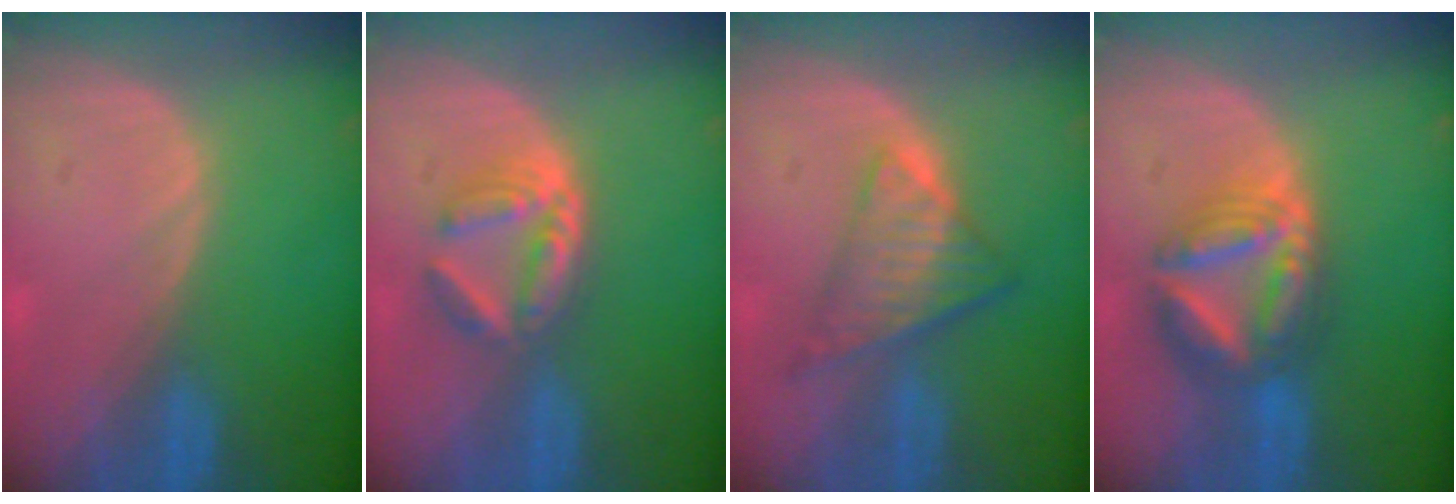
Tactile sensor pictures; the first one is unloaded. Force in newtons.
{"total": 6.2, "press": 5.4, "slide": 3.2}
{"total": 7.5, "press": 6.3, "slide": 4.0}
{"total": 8.5, "press": 8.4, "slide": 0.8}